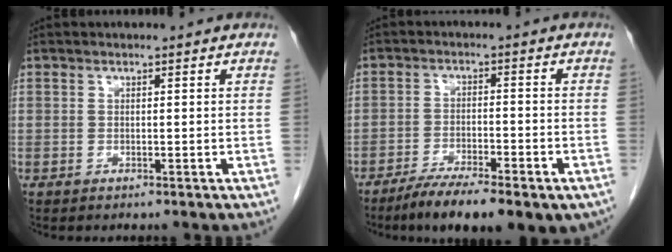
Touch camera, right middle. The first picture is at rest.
{"total": 12.6, "force": [-8.8, 3.1, 8.5], "torque": [-0.115, -0.011, -0.132]}